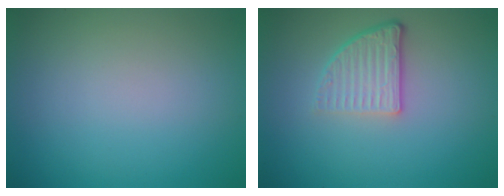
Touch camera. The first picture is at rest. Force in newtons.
{"total": 3.7, "press": 2.5, "slide": 2.7}